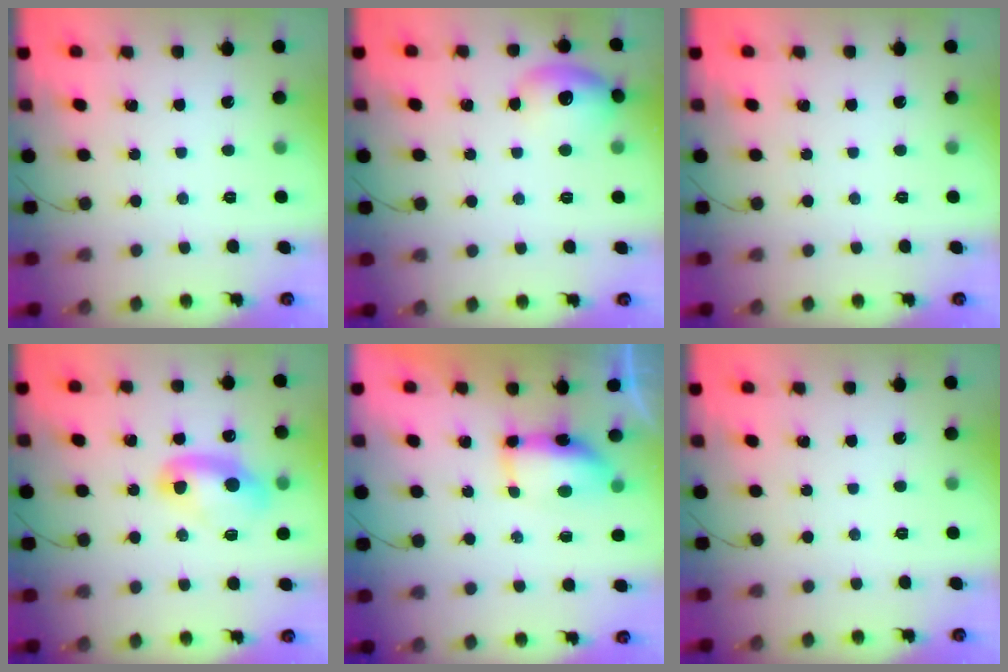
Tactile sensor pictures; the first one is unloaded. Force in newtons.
{"total": 13.0, "press": 11.2, "slide": 6.7}
{"total": 0.0}
{"total": 8.8, "press": 8.8, "slide": 0.8}
{"total": 7.3, "press": 7.3, "slide": 0.8}
{"total": 0.0}